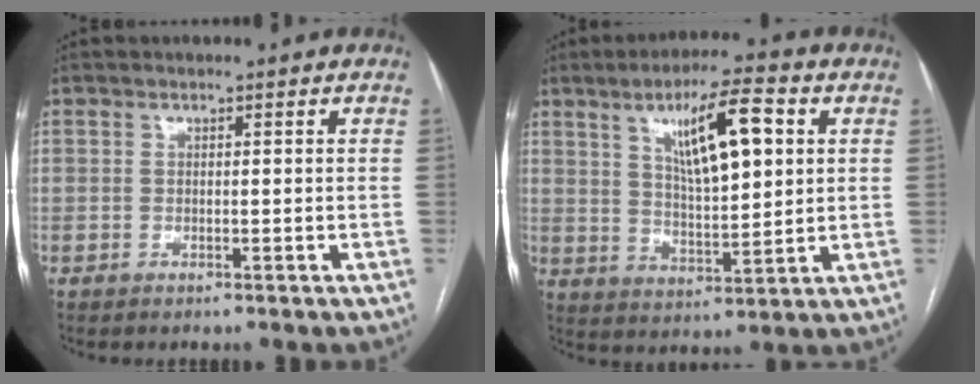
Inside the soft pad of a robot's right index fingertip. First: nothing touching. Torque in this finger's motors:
{"motor_torque": [1.16, 0.98, 0.27, 0.07]}